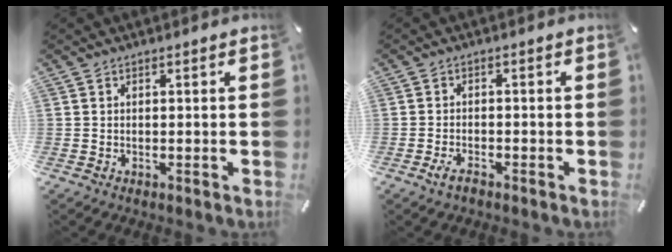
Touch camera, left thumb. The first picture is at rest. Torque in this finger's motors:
{"motor_torque": [-0.02, 0.04, 0.06, -0.06, 0.00]}